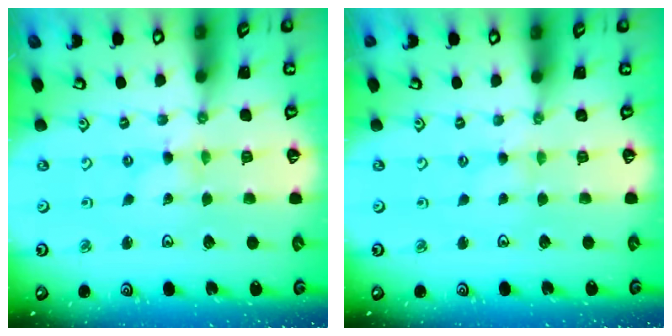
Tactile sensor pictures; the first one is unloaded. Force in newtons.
{"total": 1.2, "press": 1.2, "slide": 0.3}